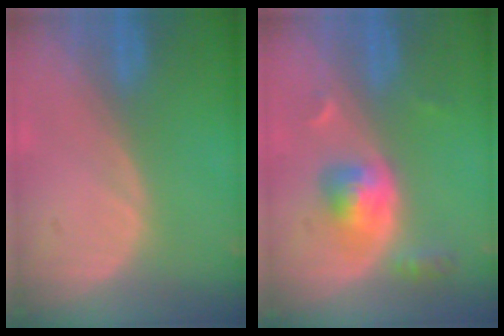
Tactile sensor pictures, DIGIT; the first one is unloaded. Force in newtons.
{"total": 5.2, "press": 4.9, "slide": 1.9}